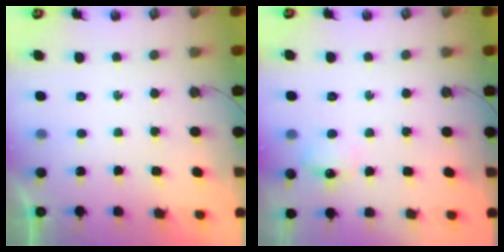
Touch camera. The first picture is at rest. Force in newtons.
{"total": 6.8, "press": 6.7, "slide": 0.9}